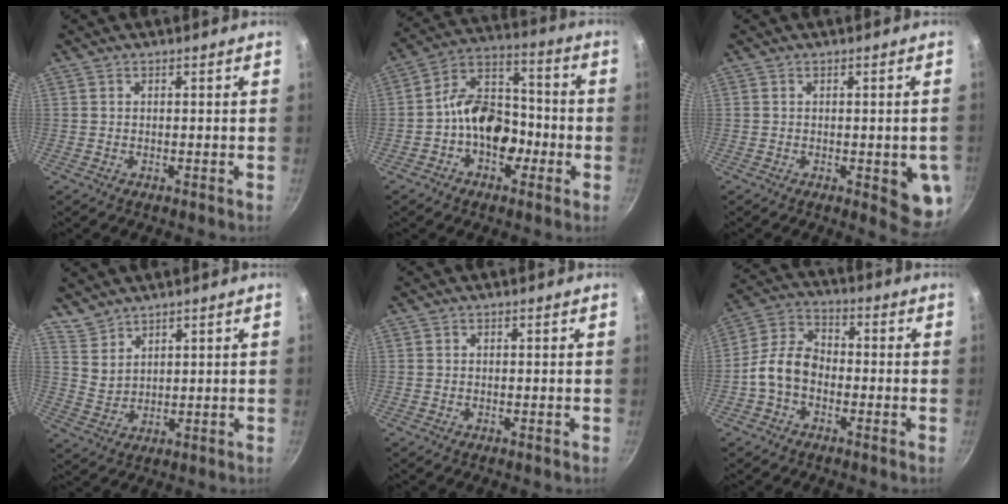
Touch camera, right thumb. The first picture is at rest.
{"total": 12.8, "force": [-3.3, 8.9, 8.6], "torque": [-0.094, 0.053, -0.070]}
{"total": 7.7, "force": [-1.6, 2.7, 7.0], "torque": [-0.059, -0.007, -0.016]}
{"total": 4.6, "force": [4.1, 1.9, 0.7], "torque": [-0.008, -0.014, 0.091]}
{"total": 0.0}
{"total": 8.5, "force": [-2.5, 6.0, 5.5], "torque": [-0.091, 0.036, -0.065]}